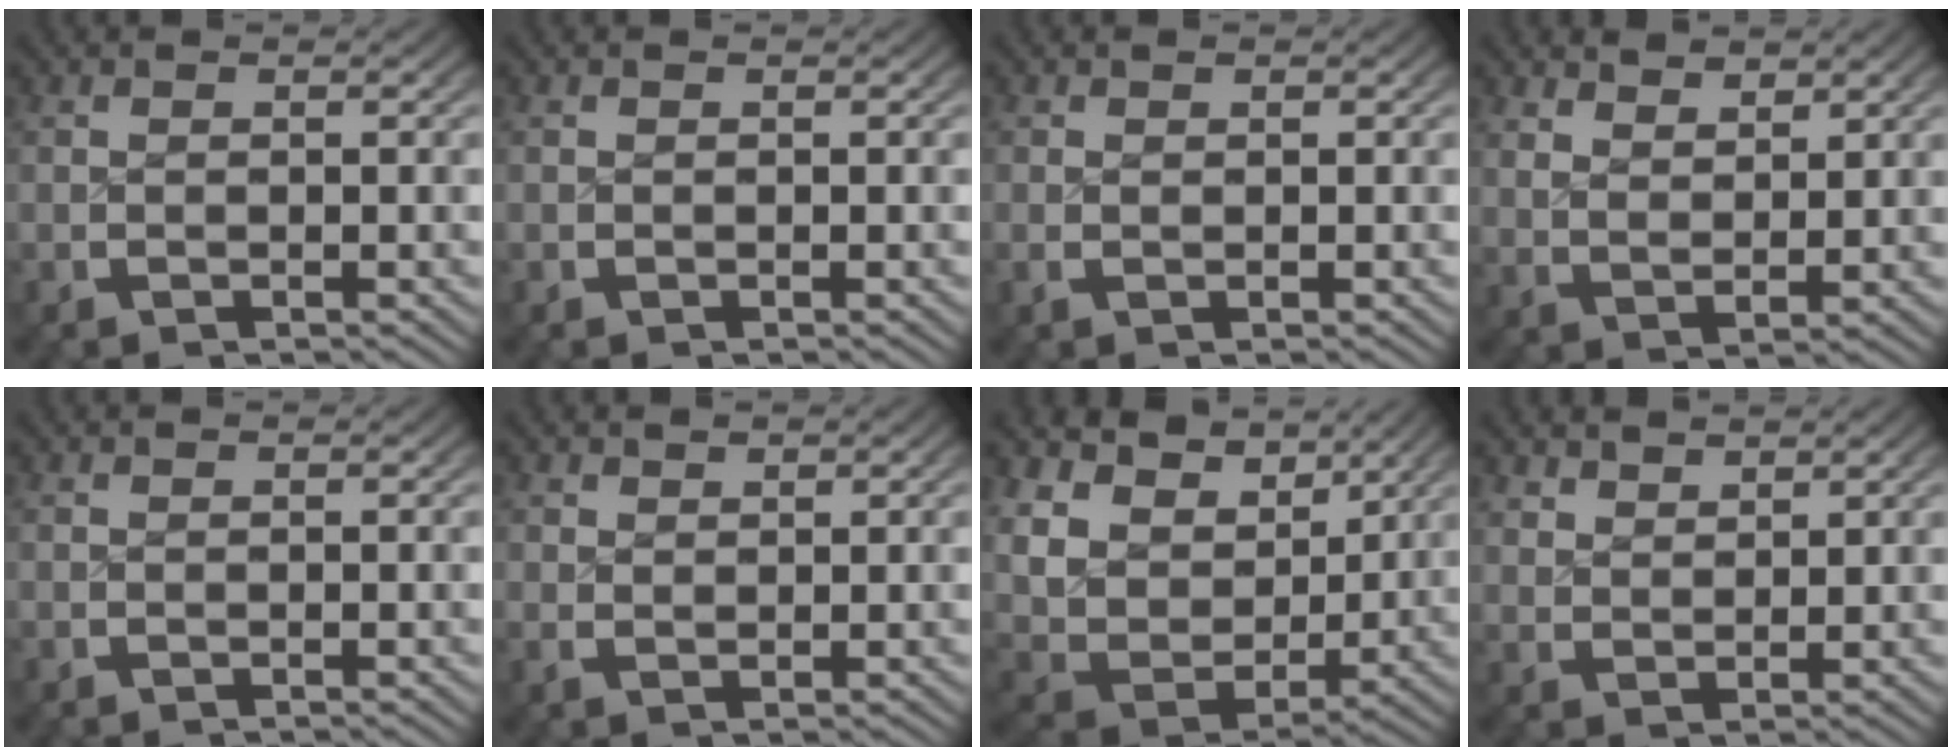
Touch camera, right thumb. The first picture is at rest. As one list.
[{"total": 0.0}, {"total": 0.6, "force": [0.2, 0.4, 0.4], "torque": [-0.009, -0.006, 0.006]}, {"total": 3.0, "force": [2.4, 1.1, 1.4], "torque": [-0.018, -0.005, 0.054]}, {"total": 0.0}, {"total": 1.3, "force": [1.1, 0.6, 0.4], "torque": [-0.001, -0.004, 0.025]}, {"total": 12.6, "force": [2.3, 9.5, 8.0], "torque": [-0.191, -0.033, 0.043]}, {"total": 2.4, "force": [2.3, 0.6, 0.3], "torque": [0.000, -0.002, 0.051]}]